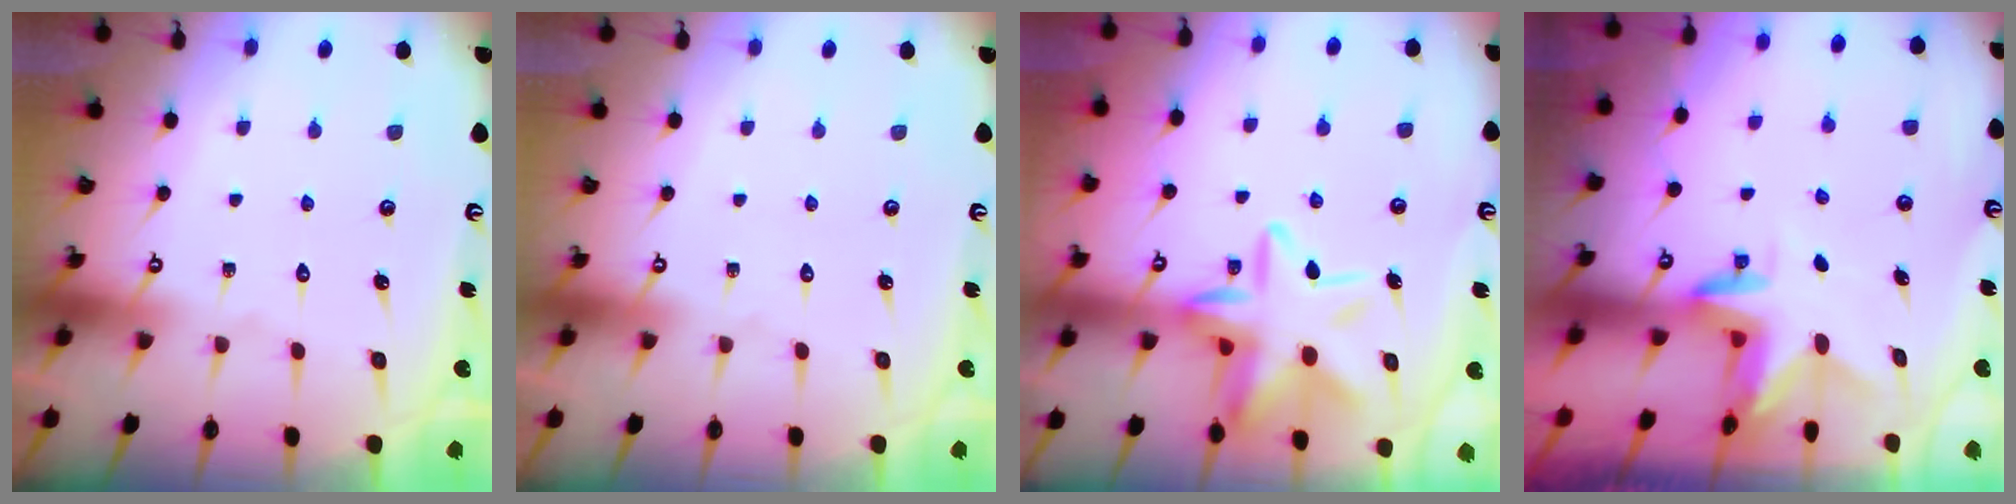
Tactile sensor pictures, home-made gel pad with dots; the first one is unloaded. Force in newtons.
{"total": 0.0}
{"total": 14.7, "press": 14.7, "slide": 1.2}
{"total": 3.0, "press": 3.0, "slide": 0.2}